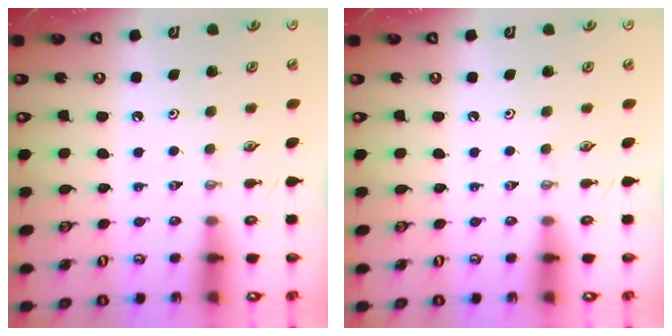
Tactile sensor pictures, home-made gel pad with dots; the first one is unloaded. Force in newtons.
{"total": 0.0}